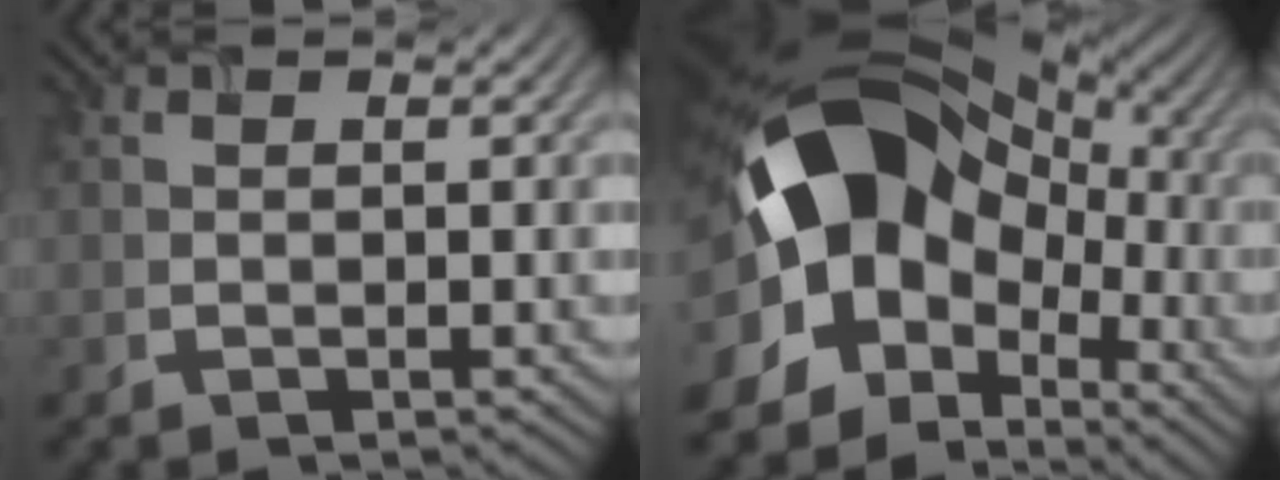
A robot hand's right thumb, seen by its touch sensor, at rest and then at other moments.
{"total": 20.0, "force": [-1.4, 14.6, 13.5], "torque": [-0.244, -0.012, -0.021]}